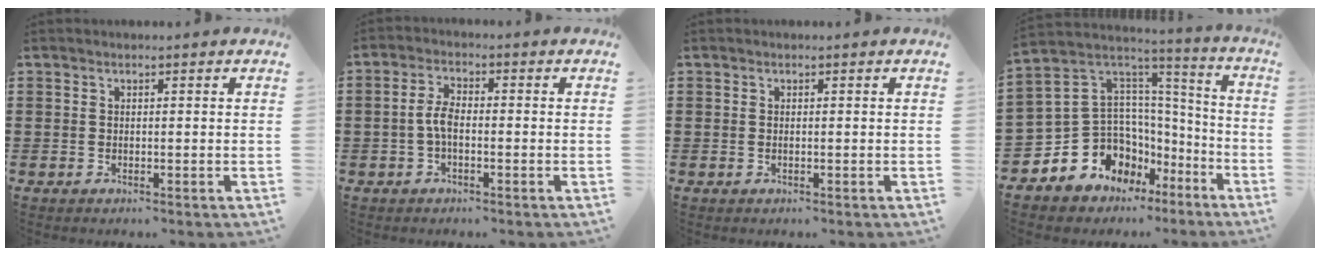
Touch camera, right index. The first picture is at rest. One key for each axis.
{"total": 3.6, "fx": -0.9, "fy": 1.5, "fz": 3.2, "tx": -0.080, "ty": -0.002, "tz": -0.023}
{"total": 0.0}
{"total": 10.3, "fx": -4.3, "fy": 9.1, "fz": 2.2, "tx": -0.095, "ty": -0.022, "tz": -0.071}